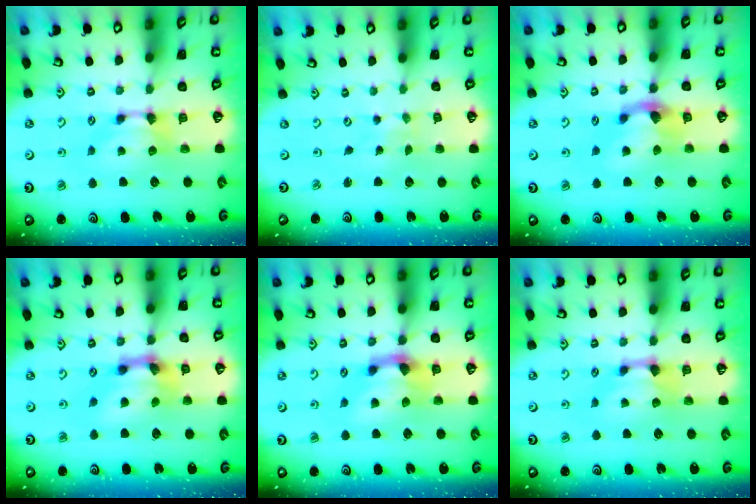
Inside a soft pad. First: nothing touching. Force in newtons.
{"total": 5.2, "press": 5.2, "slide": 0.2}
{"total": 2.9, "press": 2.2, "slide": 1.9}
{"total": 5.2, "press": 4.8, "slide": 2.0}
{"total": 3.0, "press": 2.4, "slide": 1.8}
{"total": 0.8, "press": 0.2, "slide": 0.7}